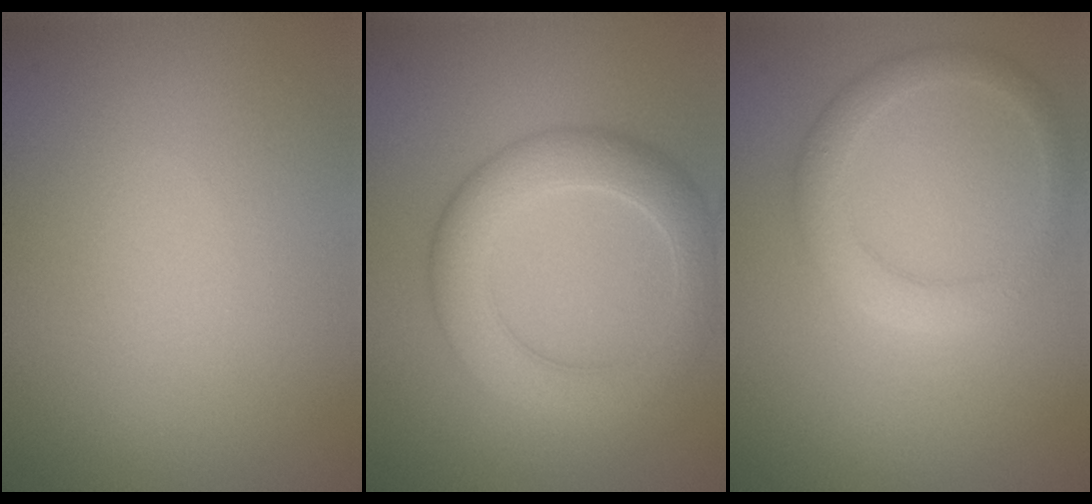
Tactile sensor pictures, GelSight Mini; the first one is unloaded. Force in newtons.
{"total": 5.4, "press": 5.4, "slide": 0.2}
{"total": 2.9, "press": 2.9, "slide": 0.1}